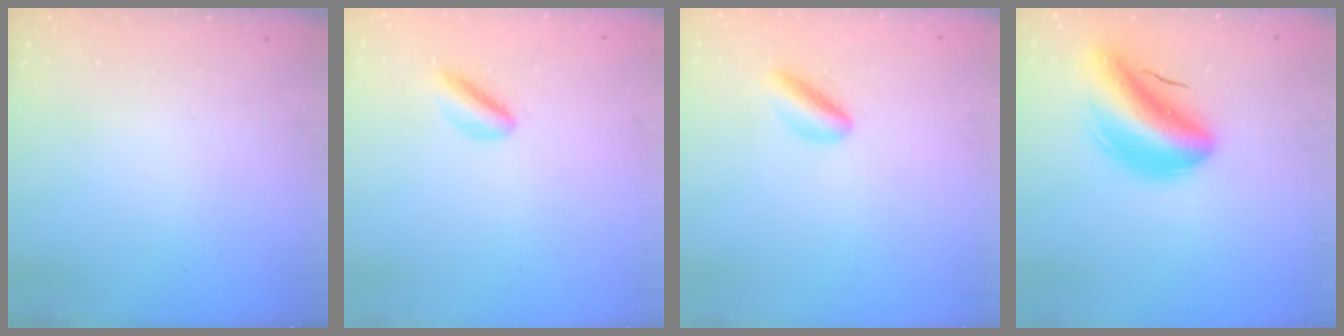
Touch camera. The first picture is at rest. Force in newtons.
{"total": 3.4, "press": 3.1, "slide": 1.5}
{"total": 4.6, "press": 4.5, "slide": 1.2}
{"total": 10.1, "press": 9.5, "slide": 3.2}